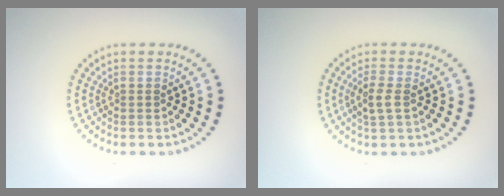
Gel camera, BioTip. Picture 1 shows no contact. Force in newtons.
{"total": 1.6, "press": 1.5, "slide": 0.7}